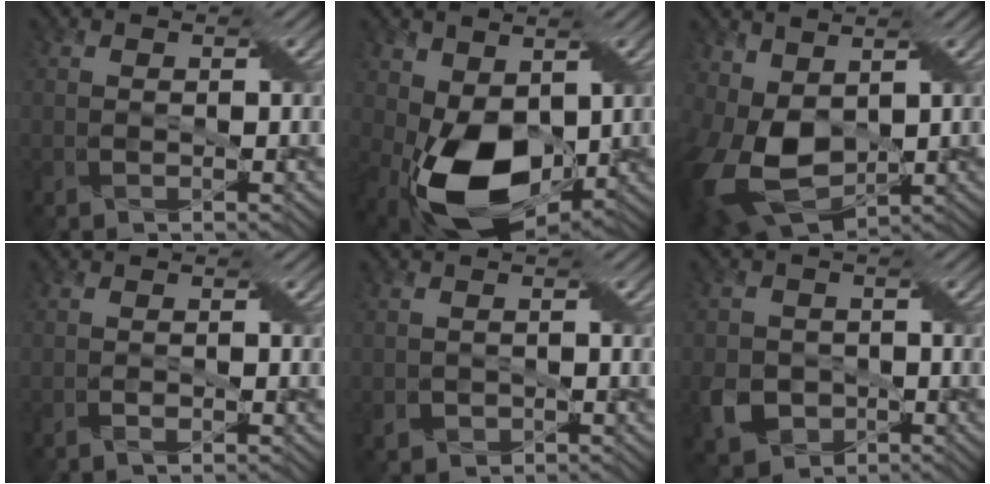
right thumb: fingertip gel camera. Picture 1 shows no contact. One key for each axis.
{"total": 12.7, "fx": -1.1, "fy": 8.0, "fz": 9.8, "tx": -0.209, "ty": -0.030, "tz": -0.019}
{"total": 10.9, "fx": 0.3, "fy": 7.0, "fz": 8.3, "tx": -0.219, "ty": -0.021, "tz": 0.012}
{"total": 0.8, "fx": -0.4, "fy": 0.1, "fz": 0.7, "tx": -0.015, "ty": 0.003, "tz": -0.007}
{"total": 1.6, "fx": -0.7, "fy": 1.2, "fz": 0.7, "tx": -0.019, "ty": -0.006, "tz": -0.009}
{"total": 5.2, "fx": -1.8, "fy": 4.3, "fz": 2.3, "tx": -0.054, "ty": -0.011, "tz": -0.039}